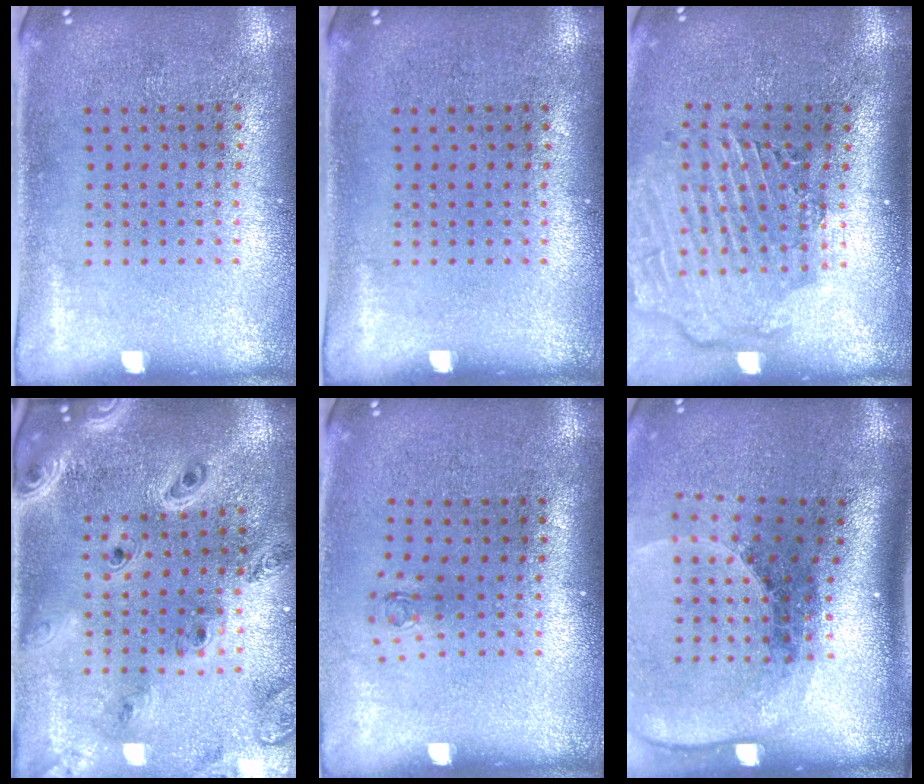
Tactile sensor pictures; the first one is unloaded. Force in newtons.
{"total": 0.0}
{"total": 2.9, "press": 2.4, "slide": 1.7}
{"total": 2.5, "press": 2.3, "slide": 1.1}
{"total": 0.7, "press": 0.3, "slide": 0.6}
{"total": 2.7, "press": 1.9, "slide": 2.0}